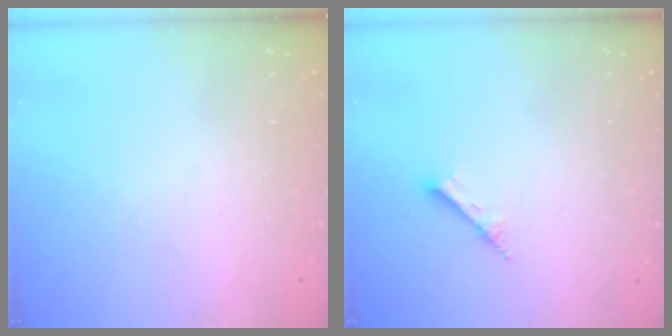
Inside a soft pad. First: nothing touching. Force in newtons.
{"total": 1.7, "press": 1.6, "slide": 0.1}